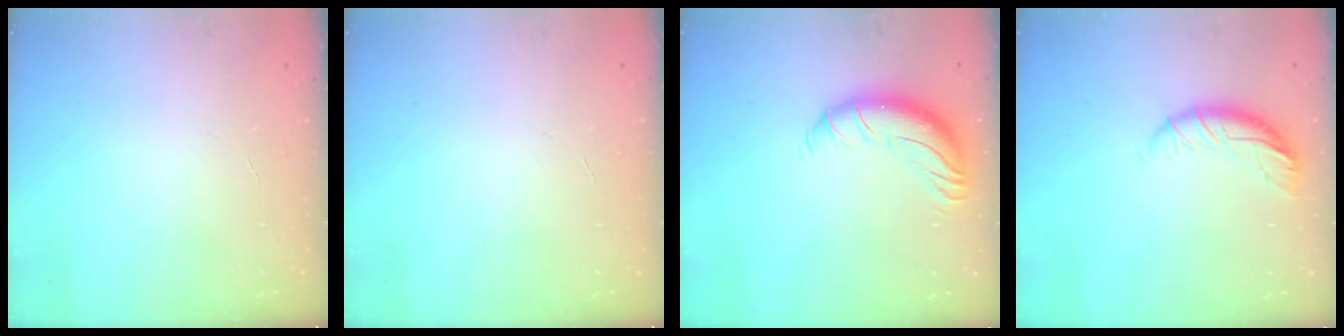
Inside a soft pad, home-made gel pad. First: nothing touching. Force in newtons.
{"total": 0.0}
{"total": 12.0, "press": 11.7, "slide": 2.5}
{"total": 9.7, "press": 9.6, "slide": 1.7}